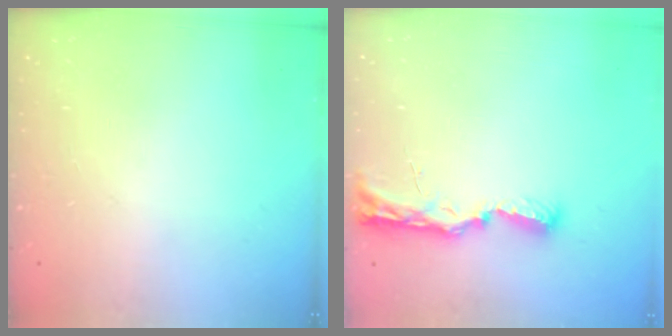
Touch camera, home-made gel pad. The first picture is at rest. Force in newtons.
{"total": 8.9, "press": 8.9, "slide": 1.3}